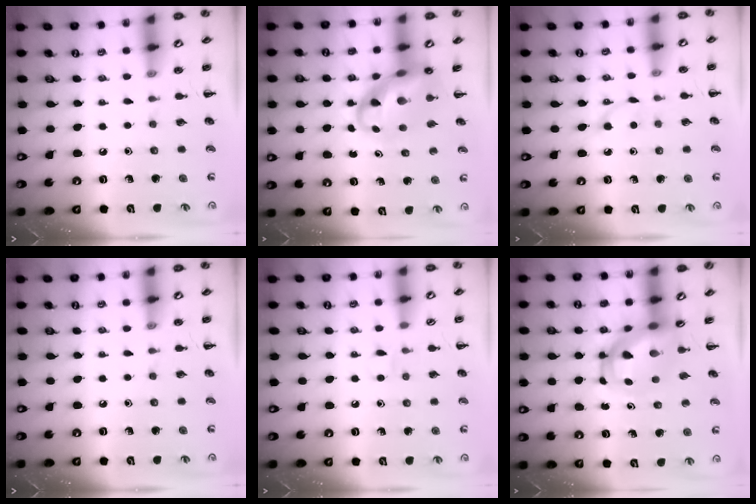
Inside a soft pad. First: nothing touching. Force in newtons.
{"total": 10.3, "press": 9.9, "slide": 2.6}
{"total": 2.8, "press": 2.7, "slide": 0.9}
{"total": 0.0}
{"total": 3.3, "press": 3.1, "slide": 1.1}
{"total": 5.6, "press": 5.4, "slide": 1.4}